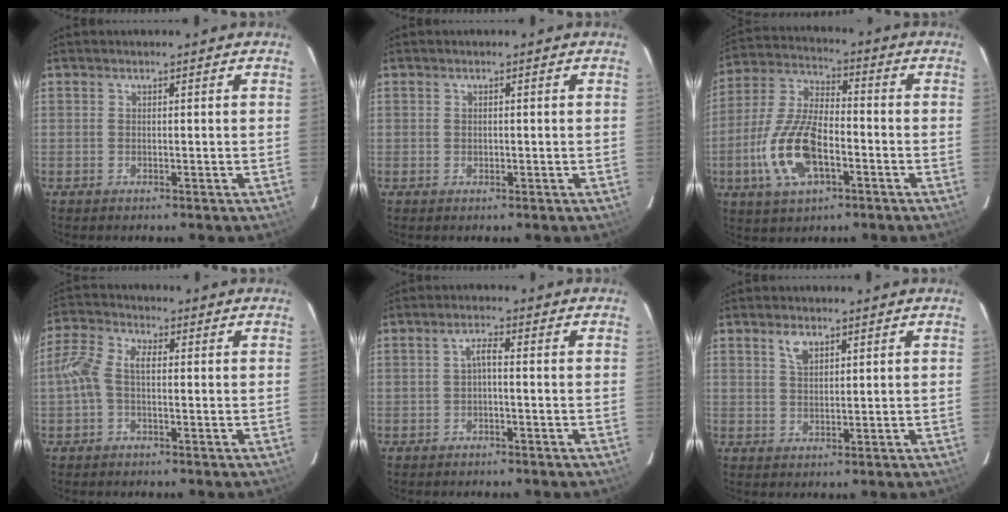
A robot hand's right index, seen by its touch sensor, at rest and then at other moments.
{"total": 0.7, "force": [0.0, 0.6, 0.3], "torque": [-0.004, 0.000, 0.001]}
{"total": 14.7, "force": [-4.9, 6.8, 12.1], "torque": [-0.264, -0.002, -0.091]}
{"total": 6.0, "force": [-0.3, 3.1, 5.1], "torque": [-0.118, 0.019, -0.011]}
{"total": 1.7, "force": [-0.5, 0.3, 1.6], "torque": [-0.033, 0.007, -0.009]}
{"total": 3.0, "force": [1.9, 1.5, 1.8], "torque": [-0.031, 0.004, 0.037]}